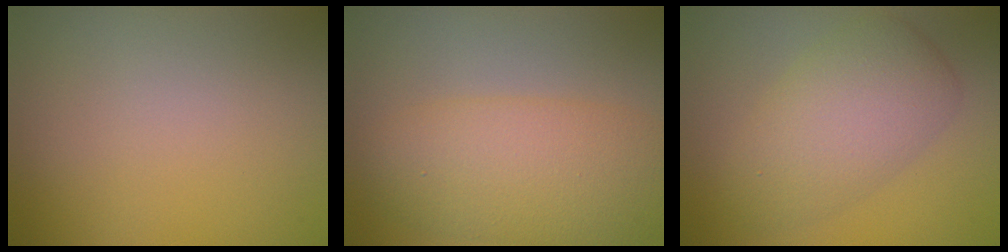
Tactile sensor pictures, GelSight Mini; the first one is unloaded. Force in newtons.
{"total": 6.9, "press": 6.9, "slide": 0.2}
{"total": 5.6, "press": 5.6, "slide": 0.3}